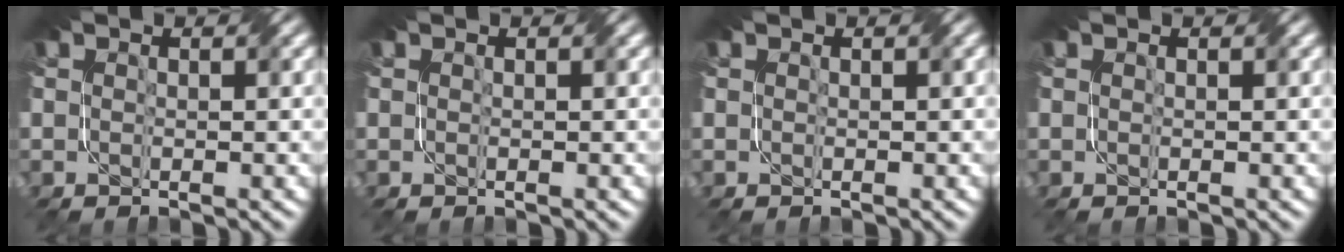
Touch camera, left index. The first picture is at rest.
{"total": 0.0}
{"total": 0.0}
{"total": 0.0}